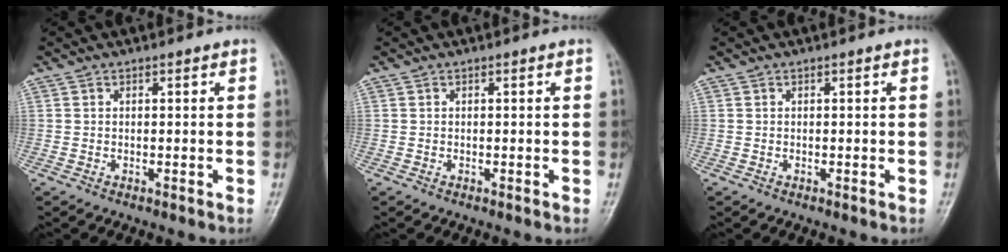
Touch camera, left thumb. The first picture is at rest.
{"total": 0.0}
{"total": 0.0}